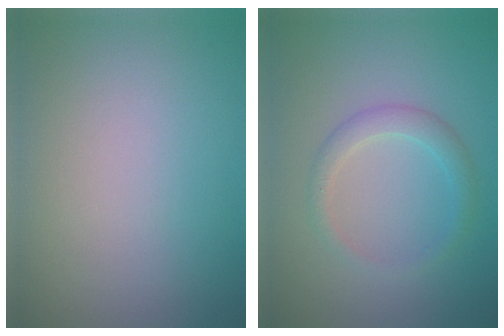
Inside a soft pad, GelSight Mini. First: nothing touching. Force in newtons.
{"total": 2.1, "press": 2.1, "slide": 0.1}